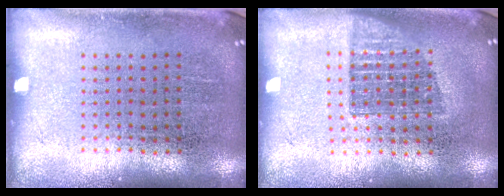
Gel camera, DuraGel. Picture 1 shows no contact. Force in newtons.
{"total": 1.4, "press": 1.2, "slide": 0.8}